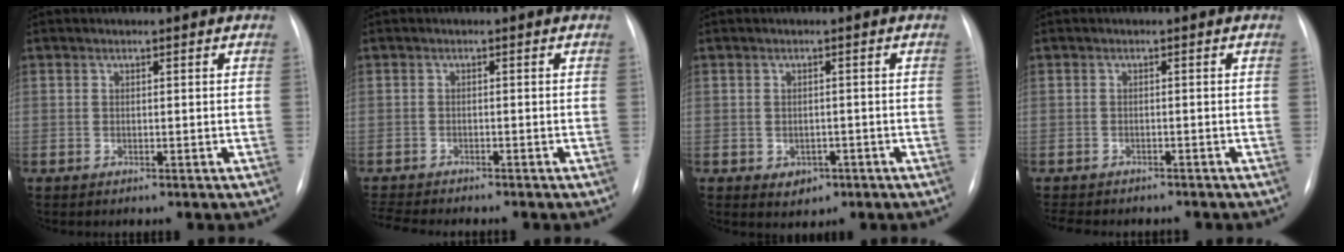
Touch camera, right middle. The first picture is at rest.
{"total": 6.1, "force": [-5.7, 0.7, 2.3], "torque": [-0.040, -0.012, -0.087]}
{"total": 2.6, "force": [-1.2, 2.0, 1.2], "torque": [-0.016, 0.001, -0.003]}
{"total": 8.8, "force": [-7.6, 3.0, 3.3], "torque": [-0.062, -0.003, -0.094]}